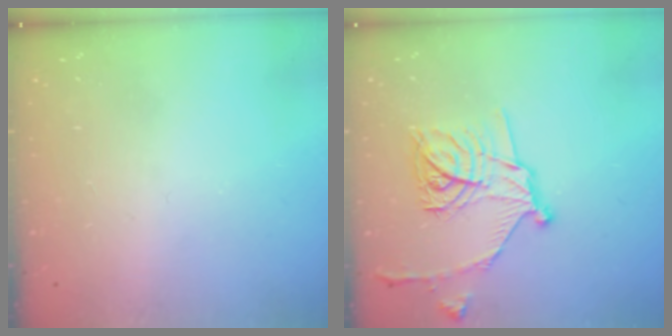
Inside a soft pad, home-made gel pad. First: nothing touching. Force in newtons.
{"total": 16.7, "press": 16.6, "slide": 0.6}